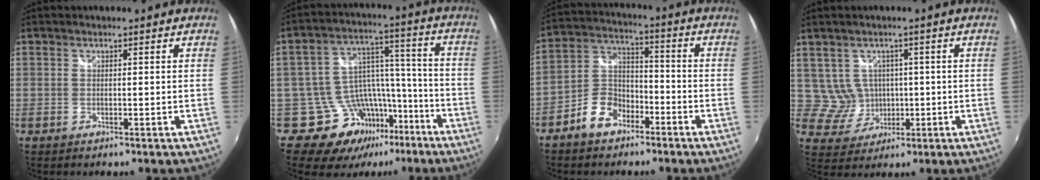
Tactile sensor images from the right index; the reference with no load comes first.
{"total": 13.9, "force": [-9.4, 9.5, 3.9], "torque": [-0.064, 0.058, -0.134]}
{"total": 8.6, "force": [-5.5, 5.4, 3.8], "torque": [-0.084, 0.028, -0.098]}
{"total": 5.4, "force": [0.6, 5.2, 1.2], "torque": [-0.032, 0.009, 0.026]}